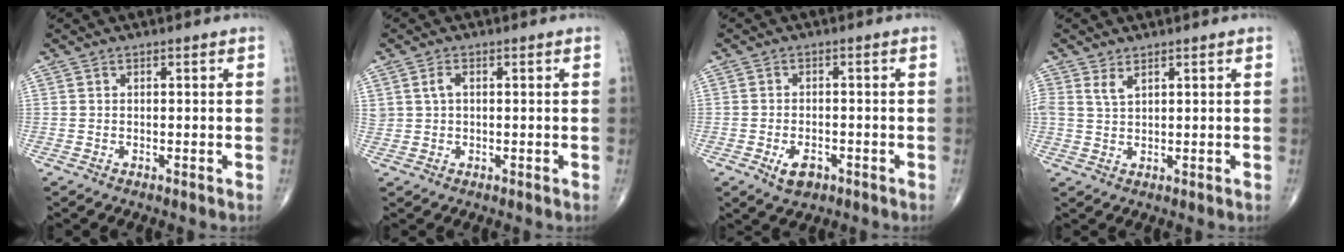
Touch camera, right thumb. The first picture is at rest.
{"total": 2.2, "force": [0.6, 1.3, 1.6], "torque": [-0.033, 0.003, 0.015]}
{"total": 4.1, "force": [-2.0, 2.3, 2.7], "torque": [-0.041, 0.003, -0.030]}
{"total": 2.2, "force": [1.5, 0.8, 1.3], "torque": [-0.028, -0.005, 0.037]}